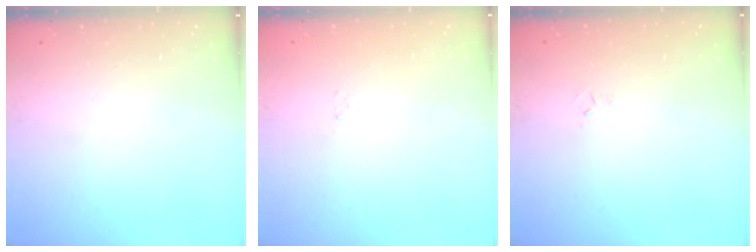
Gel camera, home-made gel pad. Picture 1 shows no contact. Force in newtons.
{"total": 1.5, "press": 1.5, "slide": 0.2}
{"total": 2.6, "press": 2.6, "slide": 0.4}